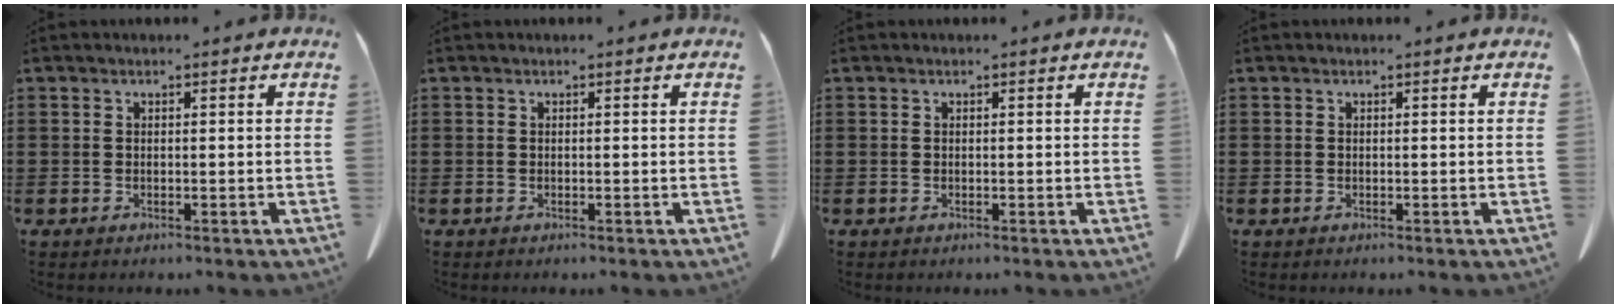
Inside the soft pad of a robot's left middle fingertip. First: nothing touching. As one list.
[{"total": 0.0}, {"total": 0.0}, {"total": 0.0}]